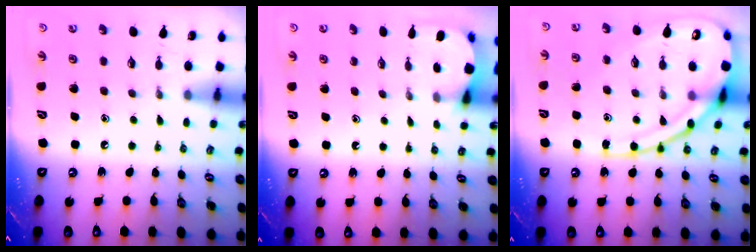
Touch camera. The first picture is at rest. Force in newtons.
{"total": 2.9, "press": 2.9, "slide": 0.3}
{"total": 16.4, "press": 16.3, "slide": 1.5}